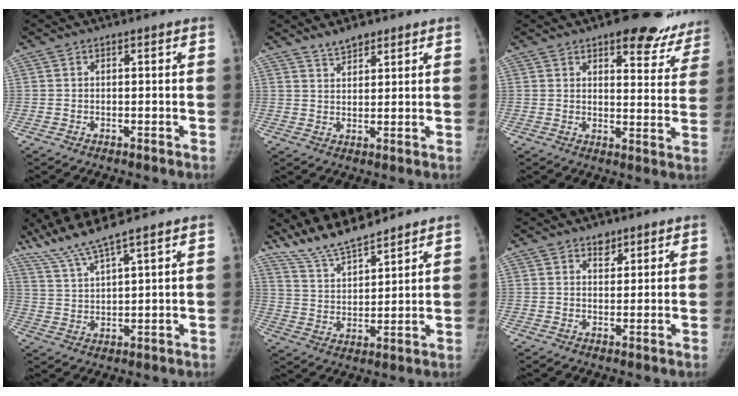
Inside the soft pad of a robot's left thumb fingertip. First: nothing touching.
{"total": 0.9, "force": [0.8, 0.1, 0.3], "torque": [-0.006, 0.000, 0.015]}
{"total": 15.3, "force": [11.8, 6.6, 7.2], "torque": [-0.021, -0.066, 0.125]}
{"total": 8.4, "force": [6.8, 0.0, 4.8], "torque": [-0.103, -0.029, 0.144]}
{"total": 10.1, "force": [9.2, 2.0, 3.5], "torque": [-0.053, -0.044, 0.179]}
{"total": 2.8, "force": [1.9, 1.8, 1.0], "torque": [0.003, -0.013, 0.029]}